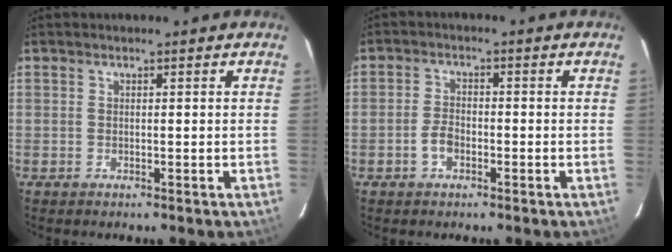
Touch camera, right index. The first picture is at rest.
{"total": 3.3, "force": [-1.5, 1.9, 2.2], "torque": [-0.047, 0.004, -0.028]}